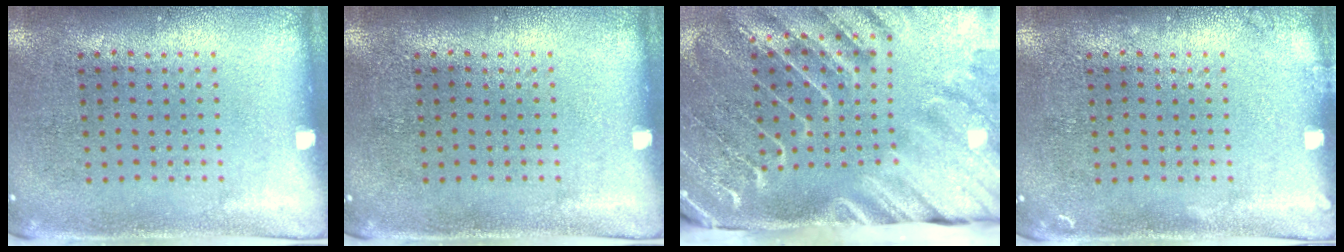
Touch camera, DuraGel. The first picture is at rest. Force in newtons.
{"total": 0.0}
{"total": 4.4, "press": 3.4, "slide": 2.8}
{"total": 0.7, "press": 0.7, "slide": 0.1}